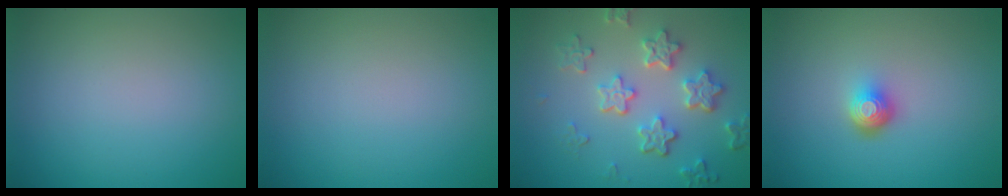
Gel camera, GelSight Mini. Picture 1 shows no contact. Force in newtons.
{"total": 0.0}
{"total": 5.0, "press": 4.2, "slide": 2.7}
{"total": 2.2, "press": 1.5, "slide": 1.6}